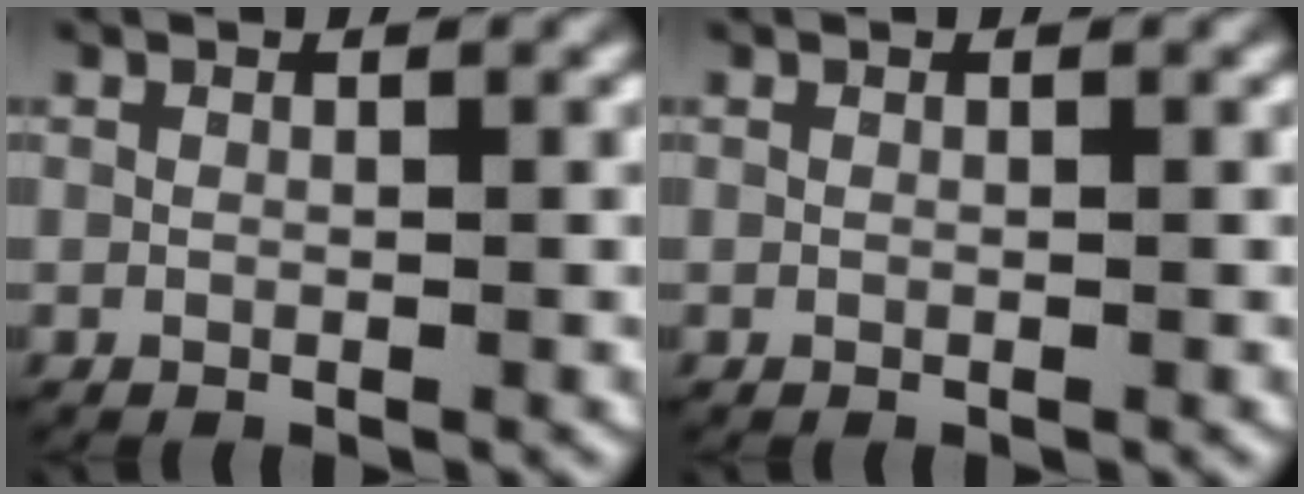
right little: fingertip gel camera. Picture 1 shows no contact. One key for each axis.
{"total": 0.0}